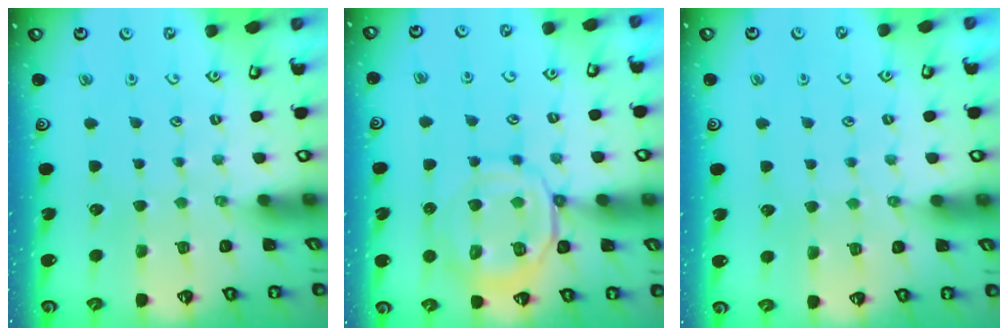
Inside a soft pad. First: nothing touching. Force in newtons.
{"total": 12.2, "press": 12.1, "slide": 1.3}
{"total": 2.5, "press": 2.4, "slide": 0.4}